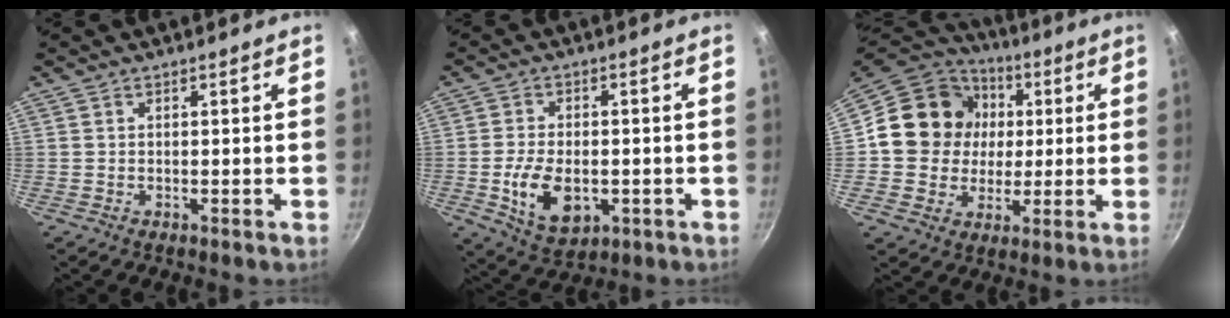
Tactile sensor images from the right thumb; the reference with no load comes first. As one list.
[{"total": 10.6, "force": [-2.2, 6.5, 8.0], "torque": [-0.135, 0.001, -0.027]}, {"total": 16.7, "force": [2.1, 15.2, 6.5], "torque": [-0.088, 0.016, 0.029]}]